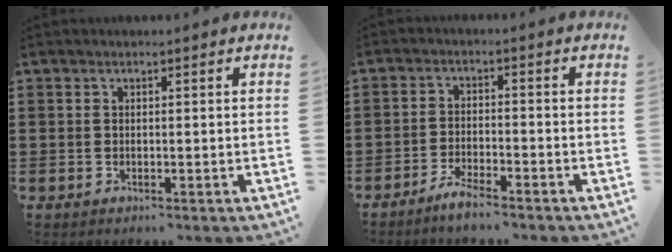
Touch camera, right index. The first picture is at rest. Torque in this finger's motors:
{"motor_torque": [0.05, 0.11, 0.22, 0.01]}